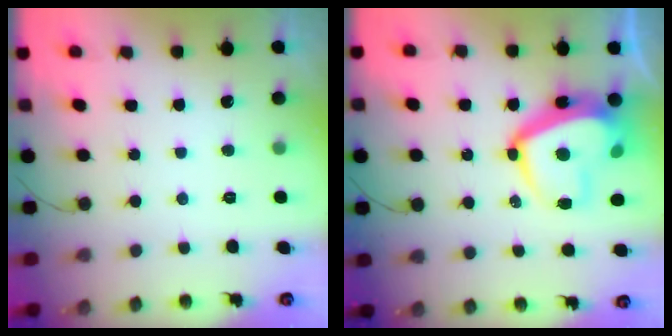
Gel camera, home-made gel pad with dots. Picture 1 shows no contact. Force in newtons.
{"total": 15.1, "press": 15.0, "slide": 1.4}